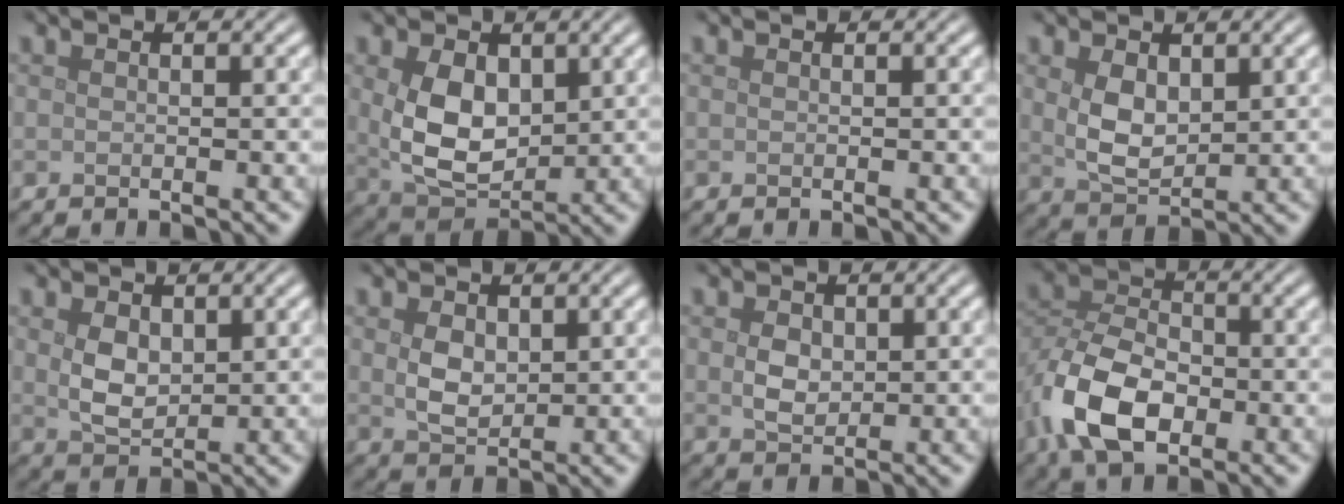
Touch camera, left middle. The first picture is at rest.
{"total": 6.5, "force": [1.0, 4.2, 4.8], "torque": [-0.105, -0.008, 0.030]}
{"total": 0.0}
{"total": 3.7, "force": [0.9, 2.2, 2.8], "torque": [-0.067, -0.005, 0.026]}
{"total": 3.1, "force": [0.7, 2.1, 2.2], "torque": [-0.052, -0.004, 0.021]}
{"total": 2.8, "force": [0.7, 1.9, 2.0], "torque": [-0.045, -0.004, 0.018]}
{"total": 2.3, "force": [0.4, 1.7, 1.5], "torque": [-0.034, -0.004, 0.011]}
{"total": 8.2, "force": [-3.3, 4.9, 5.7], "torque": [-0.125, -0.001, -0.073]}